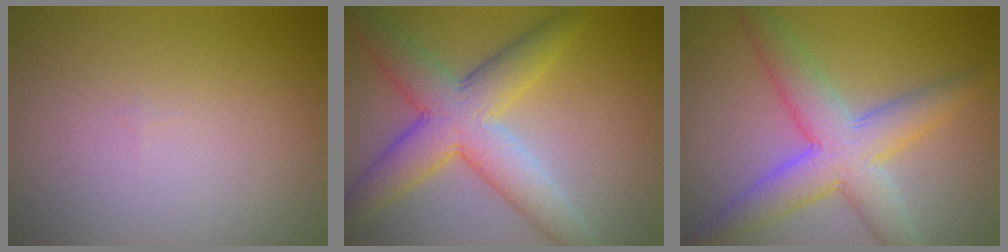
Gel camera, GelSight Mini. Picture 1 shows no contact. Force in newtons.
{"total": 7.2, "press": 7.2, "slide": 0.1}
{"total": 6.4, "press": 6.4, "slide": 0.4}